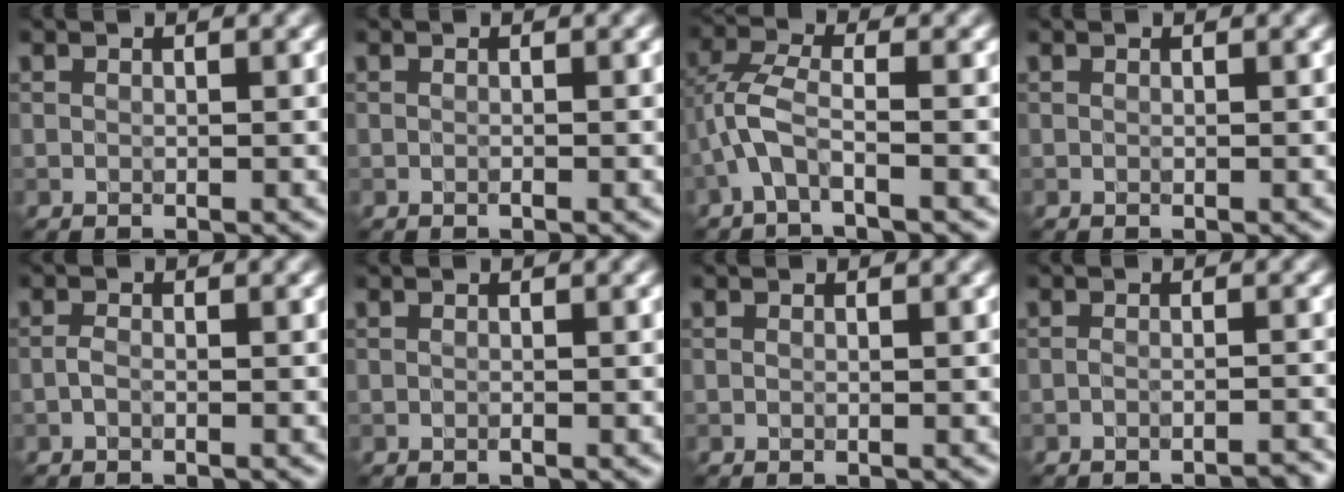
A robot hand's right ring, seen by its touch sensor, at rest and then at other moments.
{"total": 0.0}
{"total": 3.3, "force": [-1.6, 0.9, 2.8], "torque": [-0.067, 0.012, -0.043]}
{"total": 0.0}
{"total": 0.7, "force": [-0.5, 0.2, 0.5], "torque": [-0.014, 0.003, -0.011]}
{"total": 0.0}
{"total": 0.0}
{"total": 3.0, "force": [-2.8, 0.5, 1.1], "torque": [-0.011, 0.015, -0.040]}